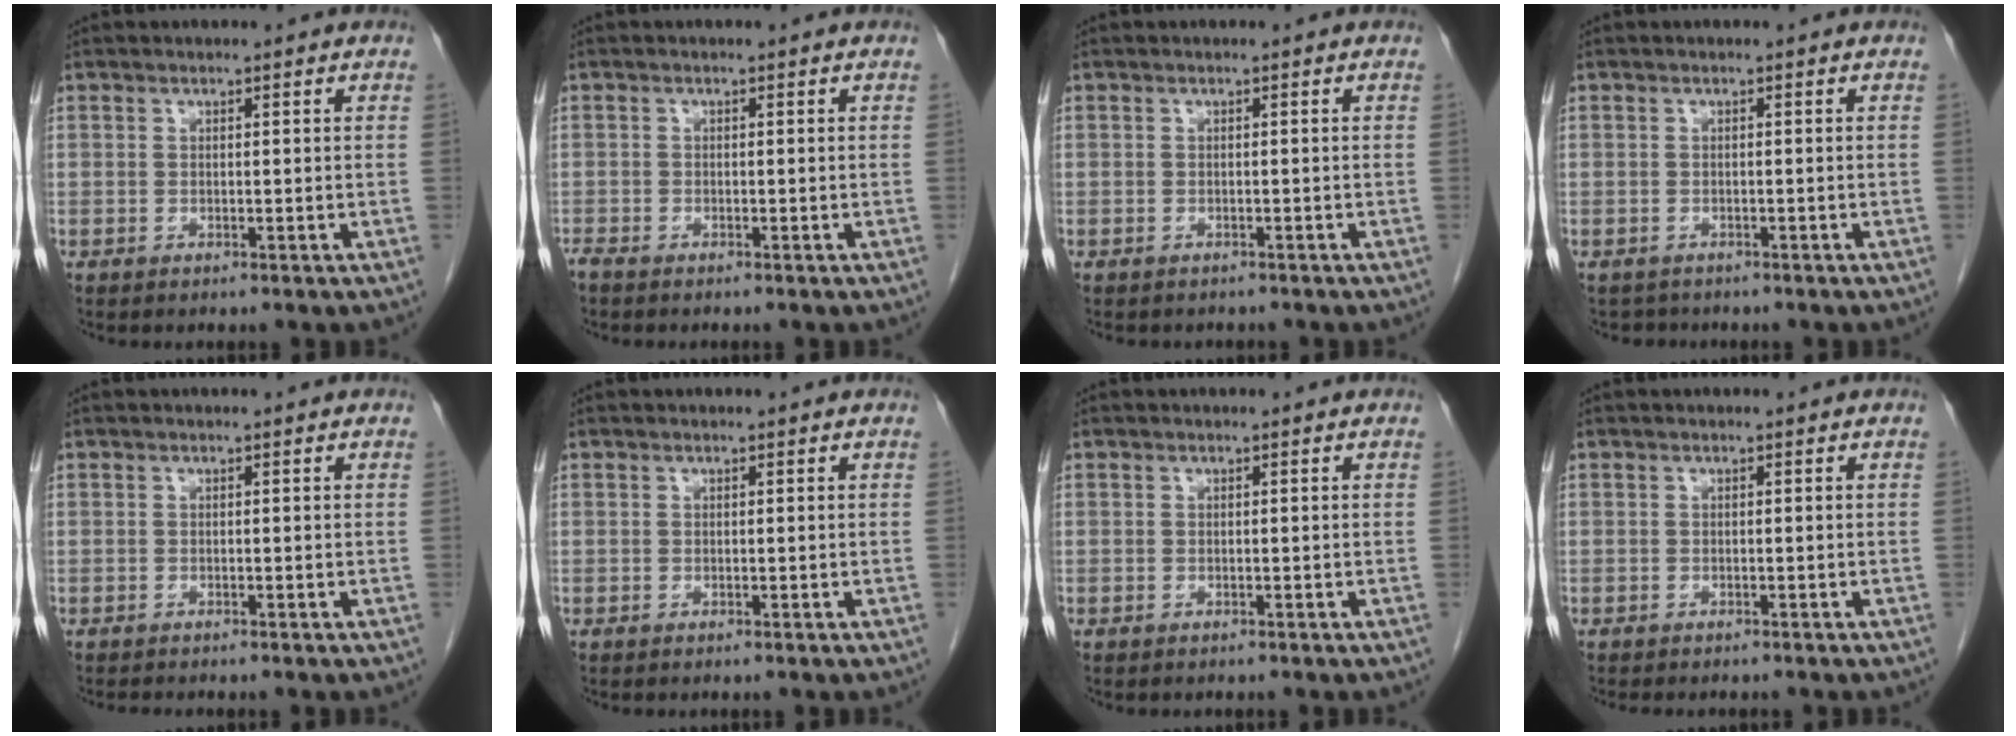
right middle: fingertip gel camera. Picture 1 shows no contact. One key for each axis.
{"total": 1.2, "fx": -1.1, "fy": 0.3, "fz": 0.5, "tx": -0.018, "ty": -0.004, "tz": -0.020}
{"total": 2.2, "fx": -2.0, "fy": 0.9, "fz": 0.4, "tx": -0.013, "ty": -0.003, "tz": -0.025}
{"total": 1.6, "fx": -1.4, "fy": 0.7, "fz": -0.3, "tx": -0.003, "ty": -0.002, "tz": -0.023}
{"total": 1.0, "fx": -1.0, "fy": 0.0, "fz": 0.3, "tx": -0.010, "ty": -0.003, "tz": -0.015}
{"total": 0.0}
{"total": 0.0}
{"total": 3.1, "fx": -2.7, "fy": 0.8, "fz": 1.3, "tx": -0.019, "ty": -0.008, "tz": -0.031}